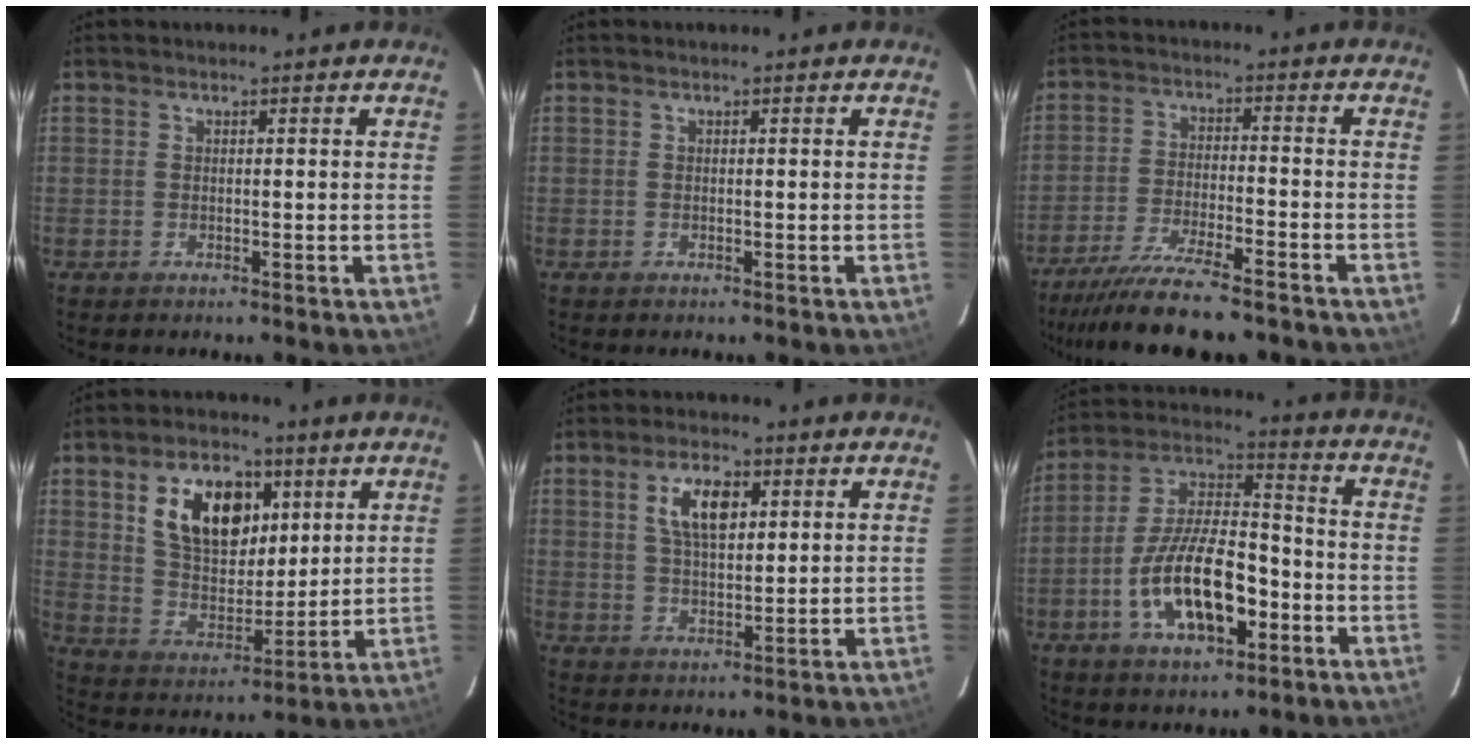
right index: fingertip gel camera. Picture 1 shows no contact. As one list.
[{"total": 0.0}, {"total": 14.3, "force": [-12.2, 1.7, 7.1], "torque": [-0.160, -0.033, -0.206]}, {"total": 14.9, "force": [5.9, 9.0, 10.3], "torque": [-0.182, 0.014, 0.115]}, {"total": 7.7, "force": [2.8, 3.4, 6.3], "torque": [-0.116, 0.011, 0.052]}, {"total": 16.5, "force": [-6.0, 7.2, 13.6], "torque": [-0.265, 0.006, -0.101]}]